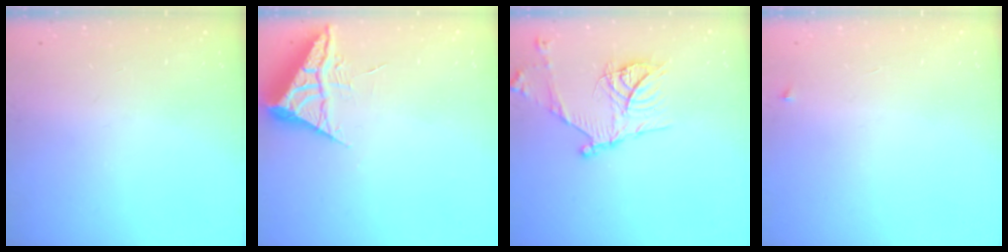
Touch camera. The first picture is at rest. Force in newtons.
{"total": 5.9, "press": 5.9, "slide": 0.6}
{"total": 18.1, "press": 18.0, "slide": 1.7}
{"total": 2.3, "press": 2.3, "slide": 0.3}